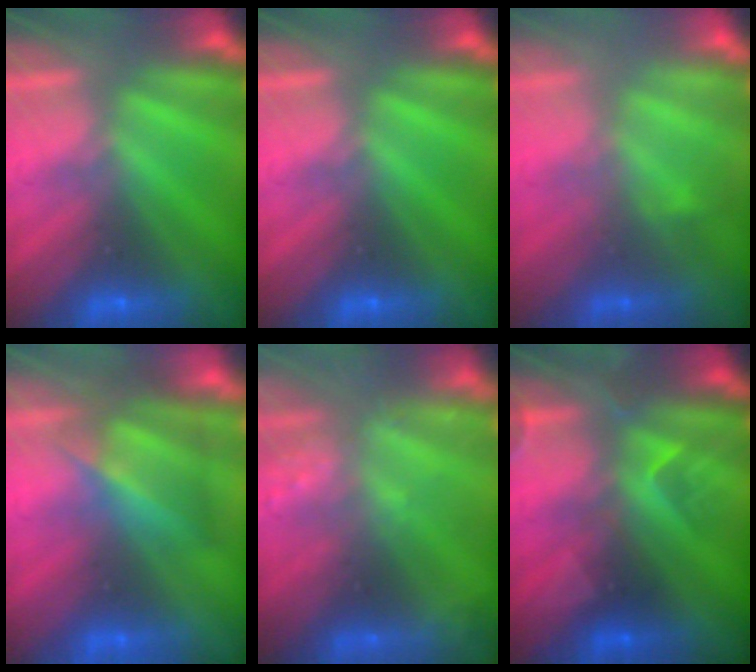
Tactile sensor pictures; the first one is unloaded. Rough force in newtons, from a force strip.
{"total": 0.0}
{"total": 2.6}
{"total": 4.7}
{"total": 2.2}
{"total": 2.4}